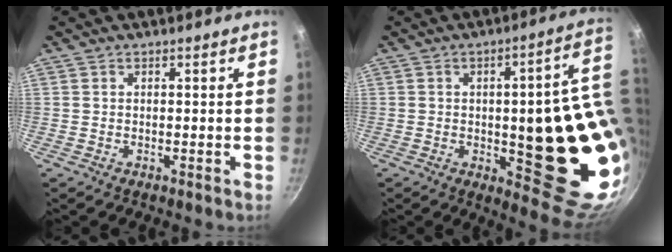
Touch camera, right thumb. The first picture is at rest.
{"total": 22.7, "force": [0.3, 7.3, 21.5], "torque": [-0.219, -0.016, 0.011]}